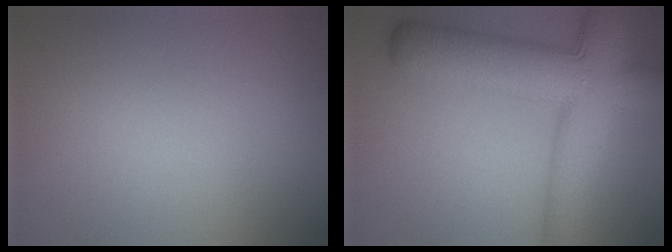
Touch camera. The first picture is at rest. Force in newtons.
{"total": 11.8, "press": 11.7, "slide": 0.5}